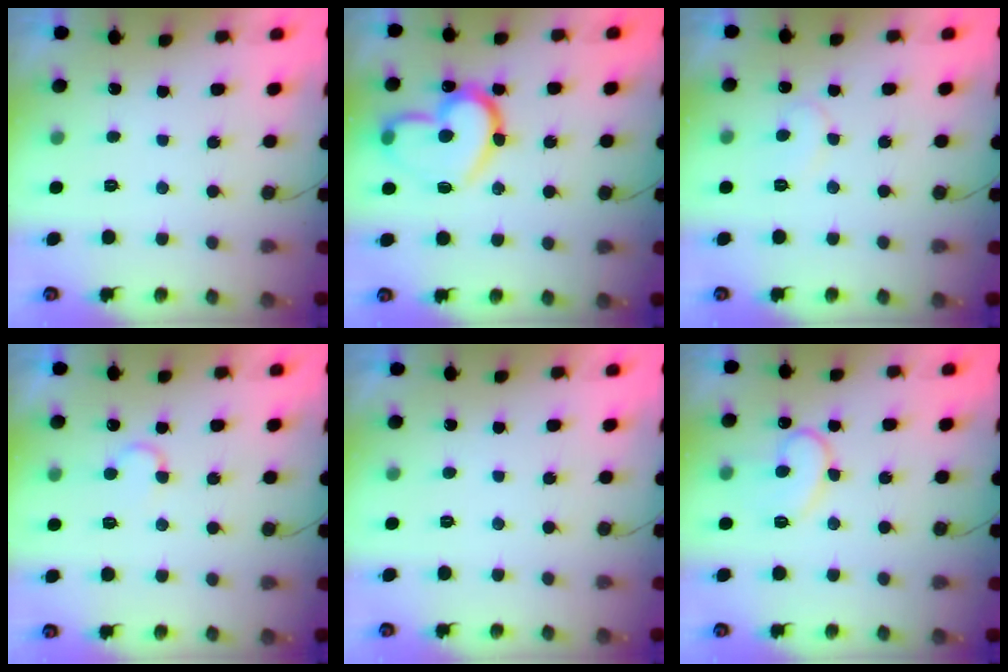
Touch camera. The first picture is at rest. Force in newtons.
{"total": 20.2, "press": 20.1, "slide": 2.4}
{"total": 6.4, "press": 6.4, "slide": 0.5}
{"total": 4.8, "press": 4.8, "slide": 0.4}
{"total": 1.7, "press": 1.7, "slide": 0.1}
{"total": 13.1, "press": 13.0, "slide": 1.1}